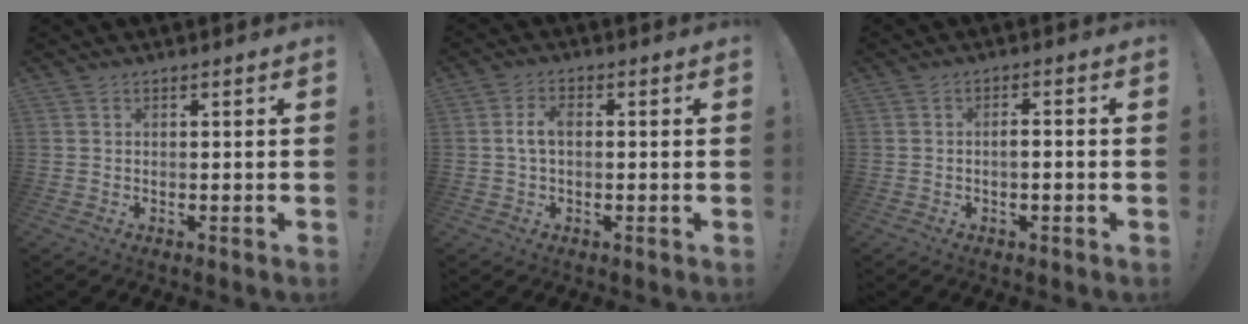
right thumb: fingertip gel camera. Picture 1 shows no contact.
{"total": 4.2, "force": [0.2, 2.4, 3.5], "torque": [-0.068, 0.007, 0.001]}
{"total": 2.5, "force": [-1.0, 0.3, 2.3], "torque": [-0.041, 0.002, -0.018]}